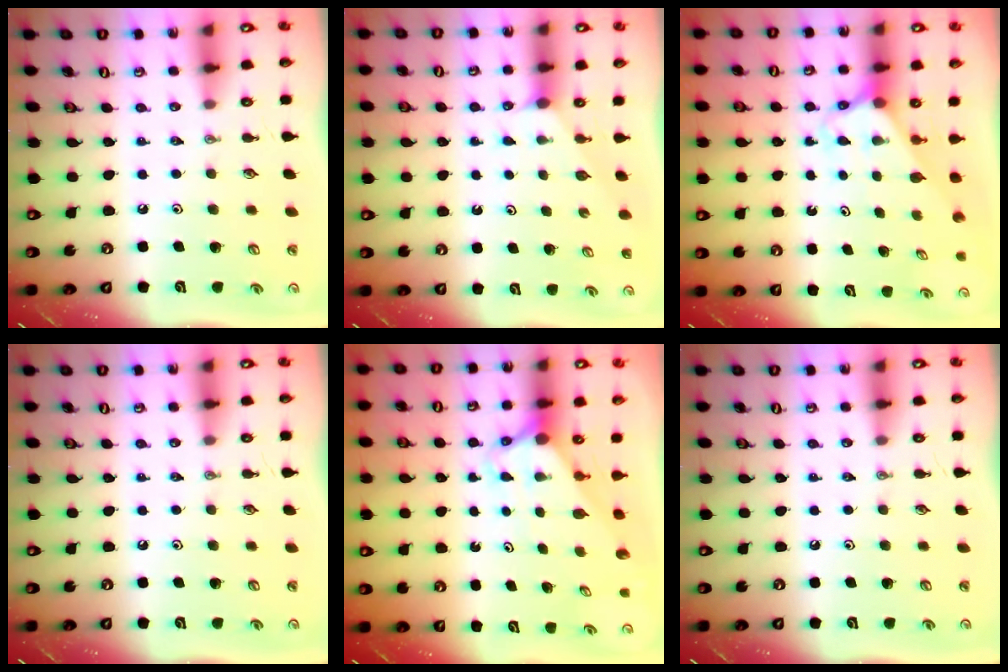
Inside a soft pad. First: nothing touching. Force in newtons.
{"total": 0.9, "press": 0.9, "slide": 0.2}
{"total": 2.6, "press": 2.6, "slide": 0.2}
{"total": 0.0}
{"total": 2.7, "press": 2.7, "slide": 0.1}
{"total": 0.0}